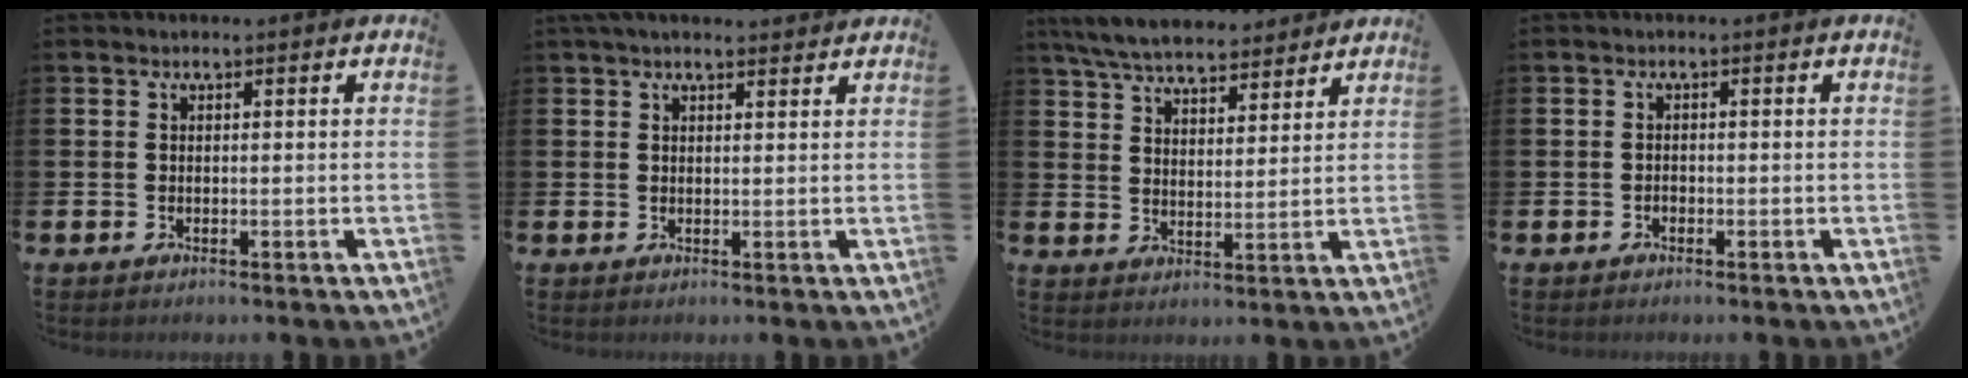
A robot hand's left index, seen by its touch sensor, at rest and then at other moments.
{"total": 2.2, "force": [2.0, 0.5, 0.7], "torque": [-0.006, -0.005, 0.034]}
{"total": 6.9, "force": [6.5, 1.6, 1.6], "torque": [-0.059, -0.028, 0.118]}
{"total": 0.6, "force": [-0.4, 0.5, 0.1], "torque": [-0.007, 0.004, -0.009]}